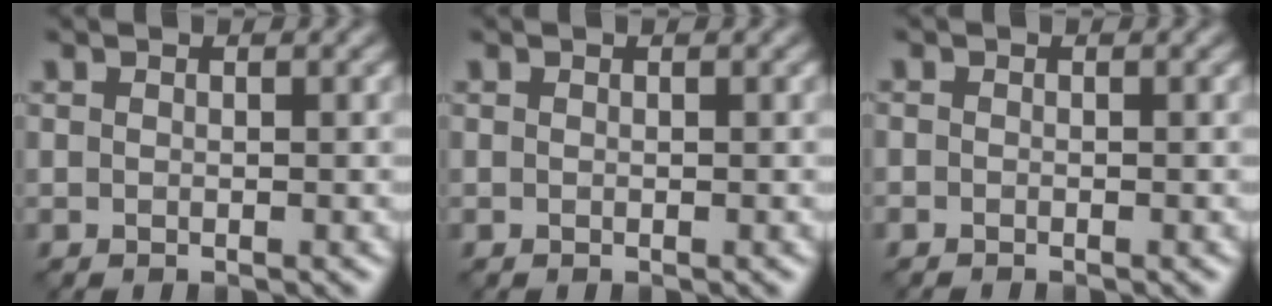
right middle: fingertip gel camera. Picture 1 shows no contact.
{"total": 0.0}
{"total": 0.6, "force": [-0.6, 0.1, 0.0], "torque": [0.001, -0.005, -0.012]}